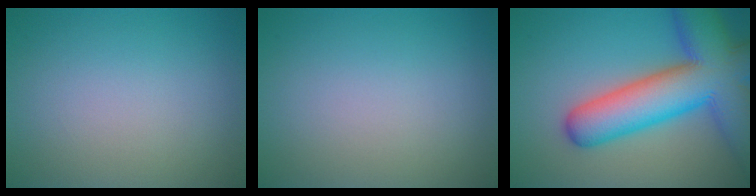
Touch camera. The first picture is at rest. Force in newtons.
{"total": 0.0}
{"total": 13.1, "press": 13.1, "slide": 0.7}